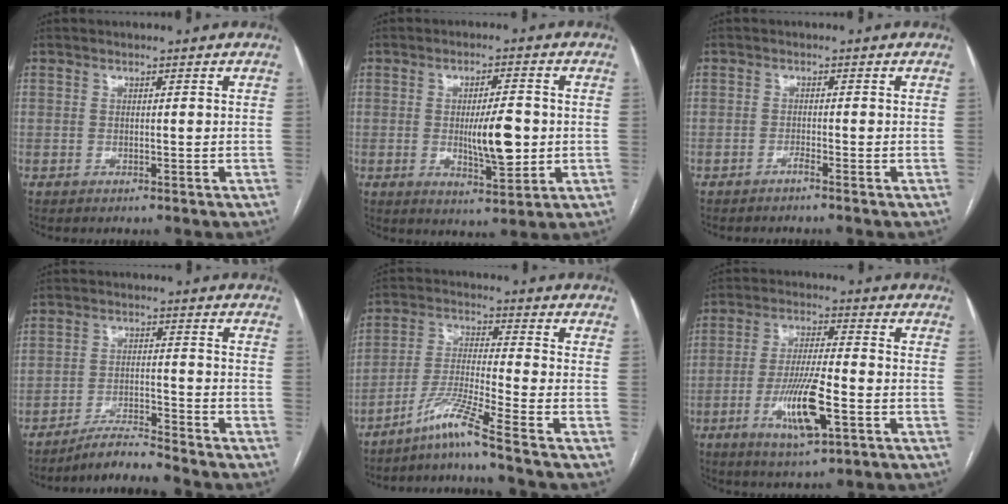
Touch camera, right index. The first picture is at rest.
{"total": 8.2, "force": [-0.6, 2.1, 7.9], "torque": [-0.128, -0.007, -0.005]}
{"total": 1.0, "force": [-0.8, -0.3, 0.4], "torque": [-0.006, 0.001, -0.016]}
{"total": 4.8, "force": [-4.7, -0.9, 0.4], "torque": [-0.005, -0.010, -0.083]}
{"total": 7.8, "force": [-6.0, -2.5, 4.3], "torque": [-0.092, -0.020, -0.119]}
{"total": 10.8, "force": [-3.9, 1.7, 10.0], "torque": [-0.190, -0.010, -0.067]}